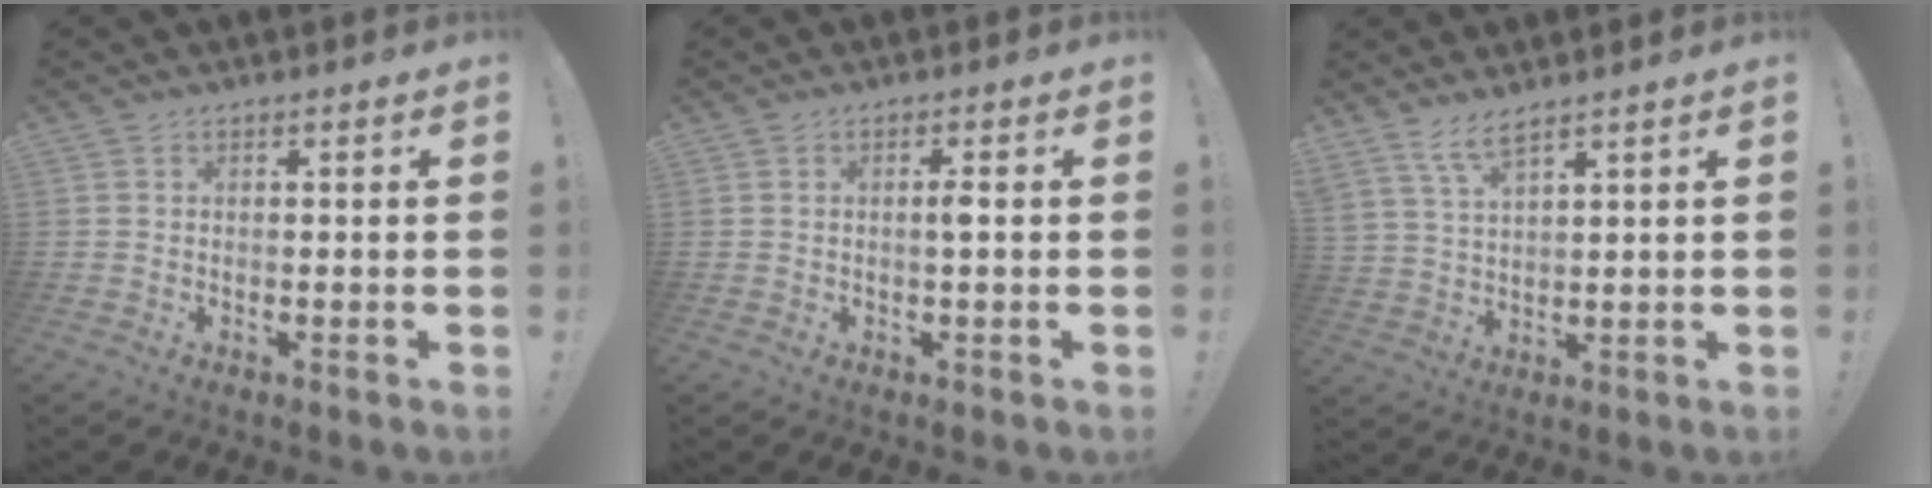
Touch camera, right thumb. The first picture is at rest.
{"total": 2.0, "force": [0.0, 0.1, 2.0], "torque": [-0.031, -0.001, -0.005]}
{"total": 5.8, "force": [4.6, 1.0, 3.5], "torque": [-0.080, -0.019, 0.087]}